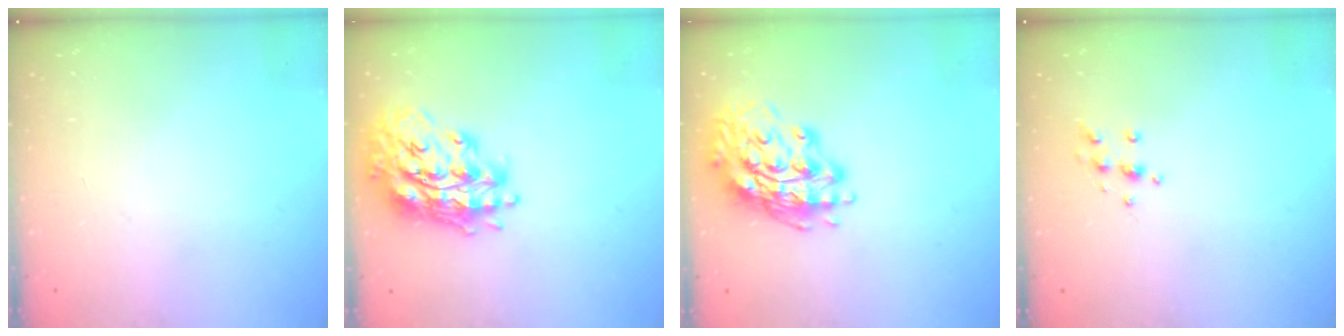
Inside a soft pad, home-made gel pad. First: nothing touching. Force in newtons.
{"total": 18.7, "press": 18.7, "slide": 1.8}
{"total": 16.3, "press": 16.1, "slide": 2.8}
{"total": 6.2, "press": 6.1, "slide": 0.7}